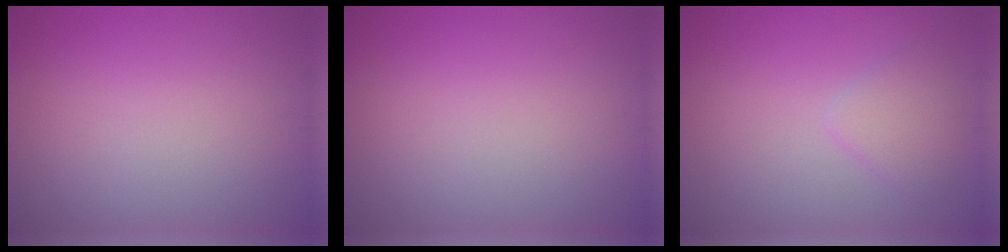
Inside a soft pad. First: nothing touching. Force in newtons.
{"total": 0.0}
{"total": 2.0, "press": 2.0, "slide": 0.2}